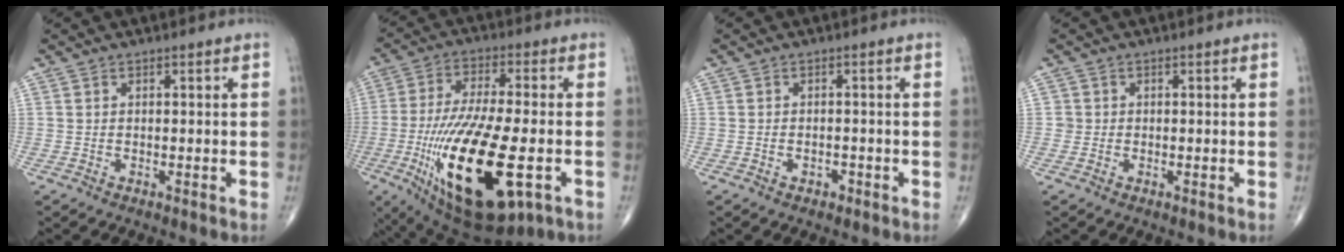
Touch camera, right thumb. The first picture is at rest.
{"total": 24.1, "force": [-6.6, 8.4, 21.6], "torque": [-0.460, -0.022, -0.099]}
{"total": 1.4, "force": [-0.8, 1.0, 0.7], "torque": [-0.007, 0.008, -0.011]}
{"total": 1.1, "force": [-0.1, 1.1, 0.0], "torque": [0.008, 0.005, -0.003]}